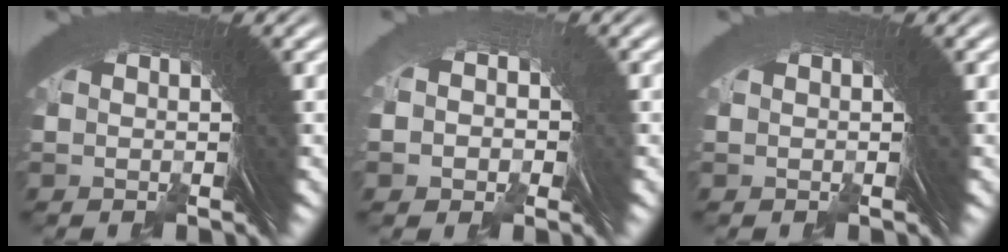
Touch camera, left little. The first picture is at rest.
{"total": 1.4, "force": [-0.7, 1.1, 0.3], "torque": [-0.011, 0.002, -0.017]}
{"total": 0.7, "force": [-0.4, -0.4, -0.5], "torque": [0.013, 0.005, -0.006]}